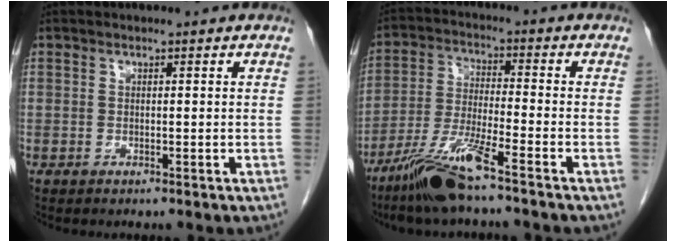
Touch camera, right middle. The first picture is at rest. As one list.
[{"total": 9.8, "force": [-7.0, -0.3, 6.8], "torque": [-0.143, -0.030, -0.137]}]